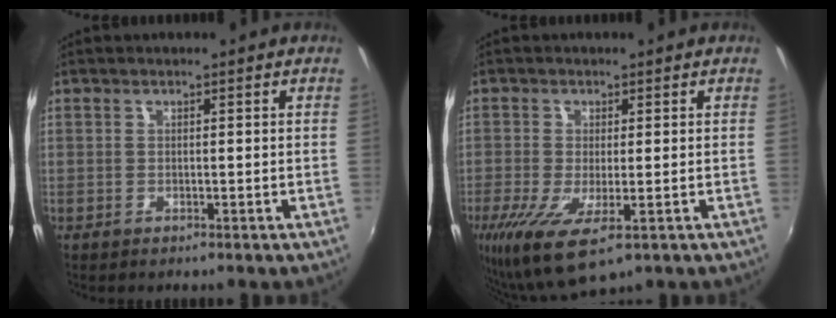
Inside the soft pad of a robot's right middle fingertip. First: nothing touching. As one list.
[{"total": 10.4, "force": [-4.7, 3.4, 8.6], "torque": [-0.180, -0.044, -0.077]}]